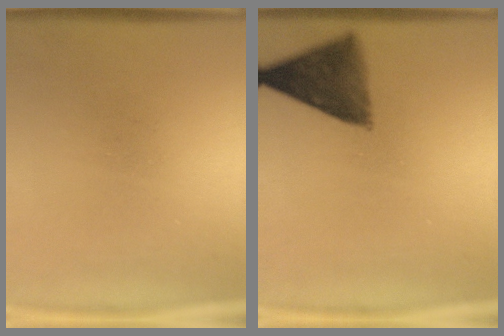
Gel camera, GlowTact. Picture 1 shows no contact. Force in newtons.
{"total": 8.7}